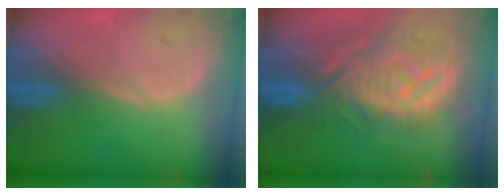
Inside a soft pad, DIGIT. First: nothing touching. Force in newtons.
{"total": 12.4, "press": 11.0, "slide": 5.7}